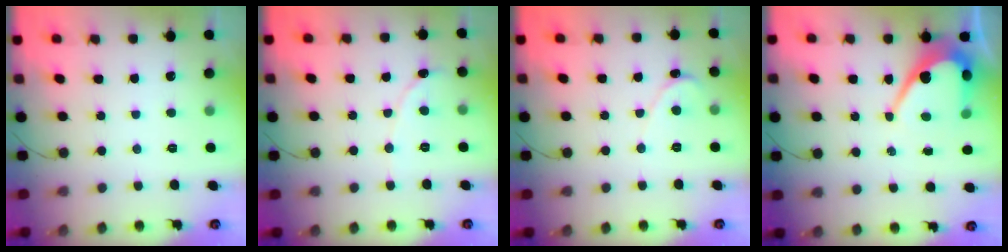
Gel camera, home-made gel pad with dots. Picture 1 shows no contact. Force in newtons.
{"total": 1.1, "press": 1.1, "slide": 0.1}
{"total": 0.6, "press": 0.6, "slide": 0.1}
{"total": 9.5, "press": 9.5, "slide": 0.8}